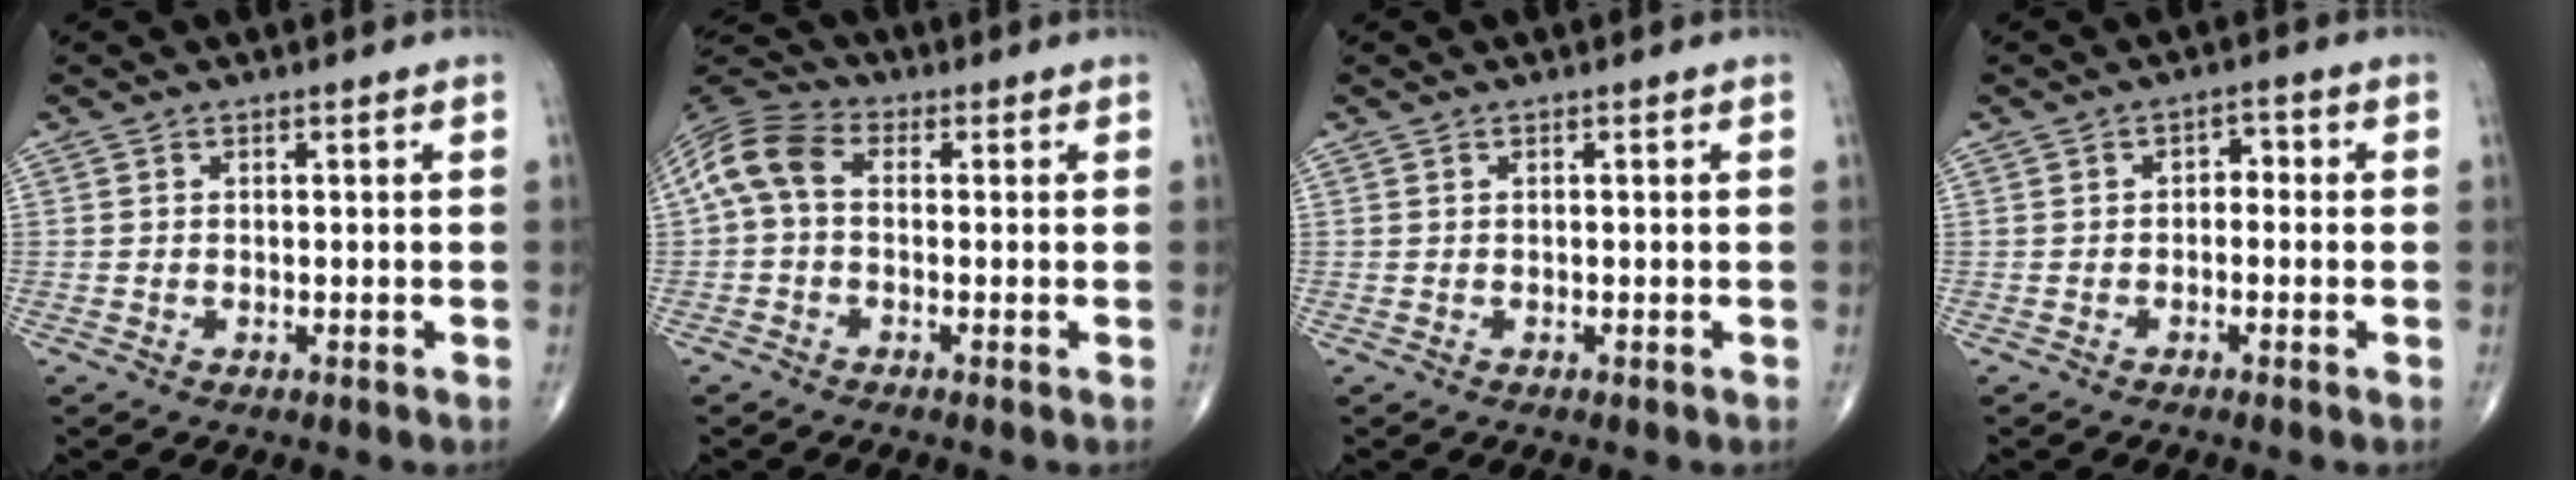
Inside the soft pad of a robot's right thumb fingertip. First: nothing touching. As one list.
[{"total": 8.5, "force": [0.3, 5.6, 6.3], "torque": [-0.127, 0.025, -0.009]}, {"total": 0.0}, {"total": 2.4, "force": [-0.3, 1.7, 1.6], "torque": [-0.004, 0.013, -0.016]}]